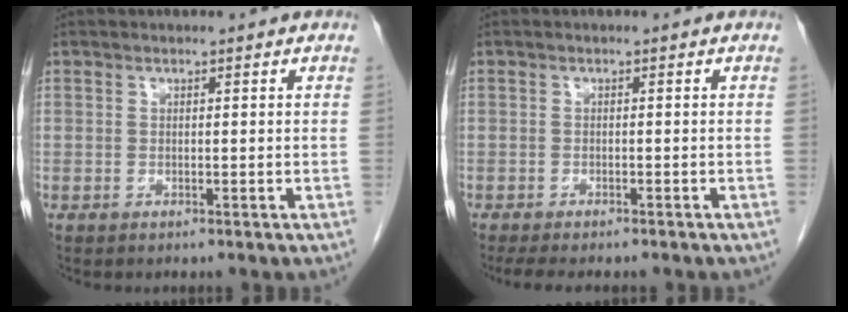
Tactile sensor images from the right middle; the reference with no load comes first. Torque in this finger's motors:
{"motor_torque": [0.31, -0.09, 0.07, 0.02]}